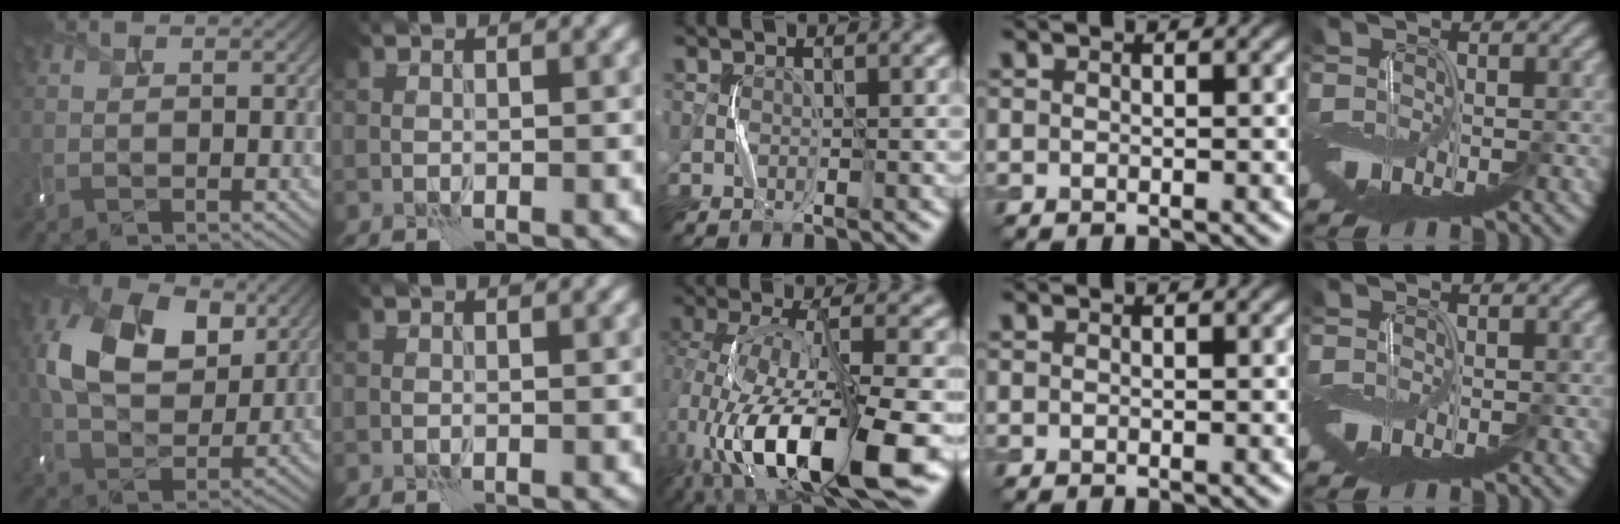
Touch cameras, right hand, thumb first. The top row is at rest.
{"thumb": {"total": 12.2, "force": [3.8, 7.9, 8.5], "torque": [-0.184, 0.013, 0.066]}, "middle": {"total": 12.8, "force": [-4.9, 4.5, 10.9], "torque": [-0.206, -0.005, -0.082]}}